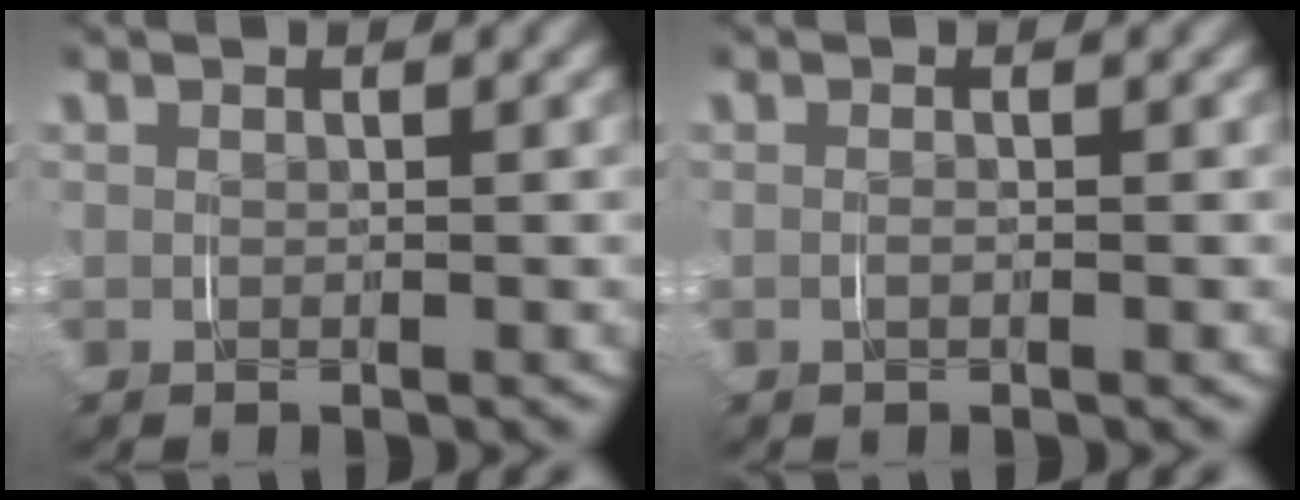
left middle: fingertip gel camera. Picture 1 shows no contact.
{"total": 0.6, "force": [-0.1, -0.5, -0.3], "torque": [0.006, -0.001, -0.002]}